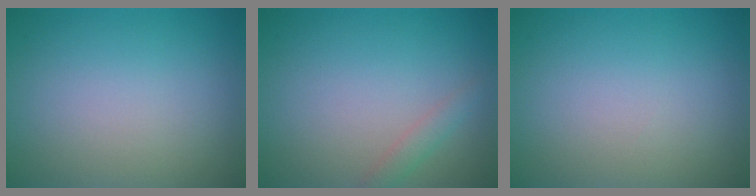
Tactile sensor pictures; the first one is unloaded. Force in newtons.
{"total": 1.3, "press": 1.3, "slide": 0.1}
{"total": 0.0}